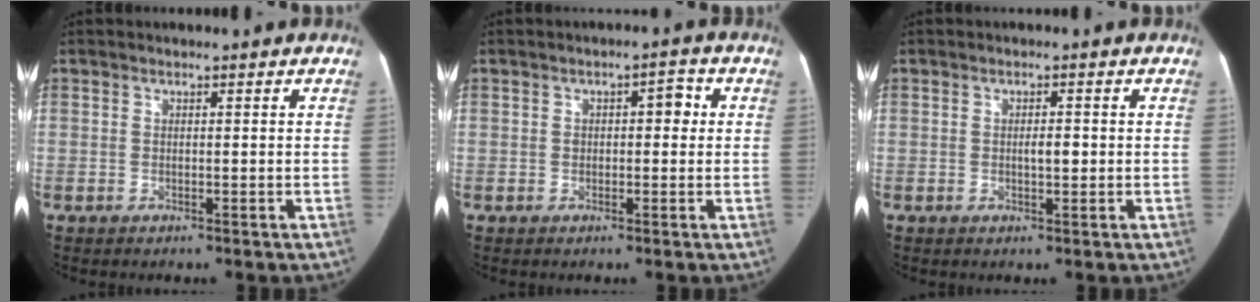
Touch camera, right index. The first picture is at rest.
{"total": 3.7, "force": [0.4, 2.1, 3.0], "torque": [-0.046, 0.030, 0.009]}
{"total": 2.2, "force": [-0.1, 0.8, 2.0], "torque": [-0.035, 0.003, -0.001]}